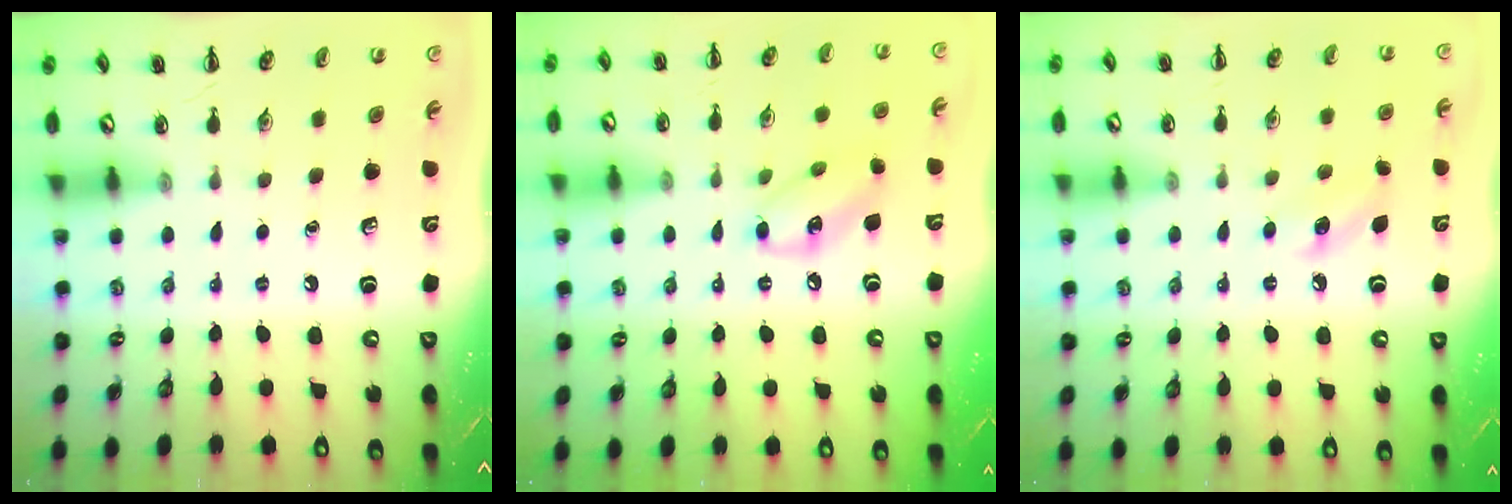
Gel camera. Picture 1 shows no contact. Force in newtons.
{"total": 10.5, "press": 10.5, "slide": 1.0}
{"total": 7.7, "press": 7.4, "slide": 1.9}